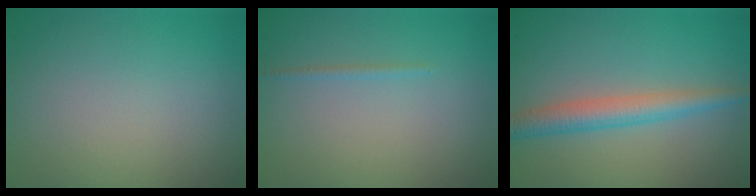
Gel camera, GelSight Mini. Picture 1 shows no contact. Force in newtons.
{"total": 0.6, "press": 0.6, "slide": 0.1}
{"total": 3.4, "press": 3.4, "slide": 0.1}